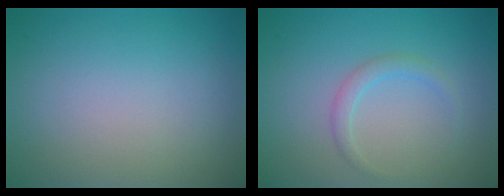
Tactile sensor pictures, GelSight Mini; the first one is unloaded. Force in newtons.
{"total": 1.4, "press": 1.4, "slide": 0.0}